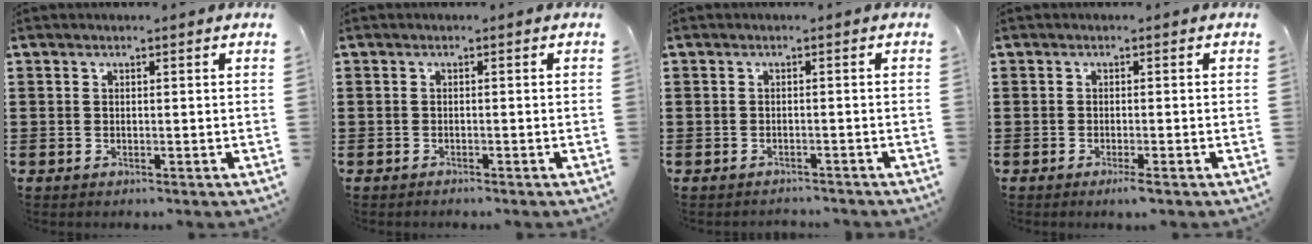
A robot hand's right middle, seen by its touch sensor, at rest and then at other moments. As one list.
[{"total": 0.5, "force": [-0.5, 0.0, 0.0], "torque": [-0.002, -0.001, -0.011]}, {"total": 1.0, "force": [-1.0, 0.0, -0.1], "torque": [-0.002, 0.001, -0.022]}, {"total": 1.3, "force": [-0.8, 0.1, 1.0], "torque": [-0.017, -0.002, -0.015]}]